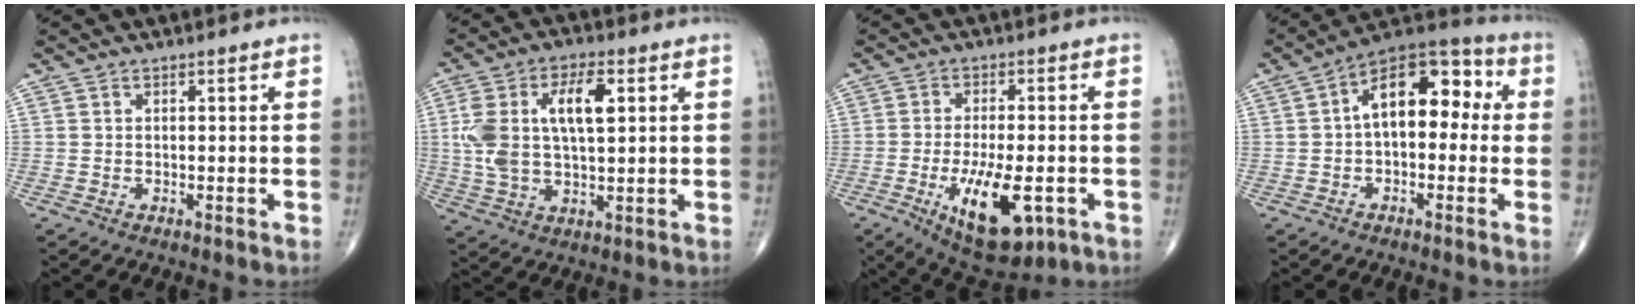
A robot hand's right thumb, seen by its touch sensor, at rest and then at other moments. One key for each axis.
{"total": 13.4, "fx": 2.9, "fy": 6.2, "fz": 11.5, "tx": -0.231, "ty": 0.011, "tz": 0.058}
{"total": 13.5, "fx": -4.6, "fy": 5.5, "fz": 11.4, "tx": -0.179, "ty": -0.001, "tz": -0.060}
{"total": 13.9, "fx": 1.3, "fy": 7.9, "fz": 11.3, "tx": -0.141, "ty": 0.047, "tz": 0.004}